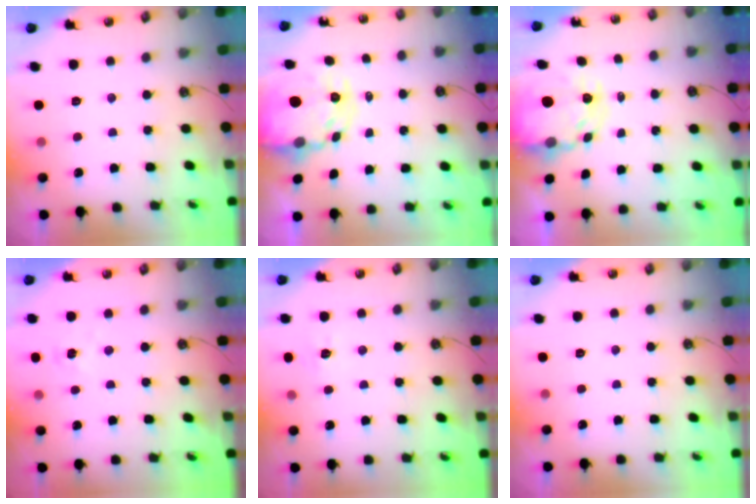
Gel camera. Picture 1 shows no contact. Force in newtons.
{"total": 6.7, "press": 6.7, "slide": 0.6}
{"total": 7.7, "press": 7.7, "slide": 0.6}
{"total": 5.6, "press": 5.6, "slide": 0.4}
{"total": 5.3, "press": 5.3, "slide": 0.6}
{"total": 0.0}